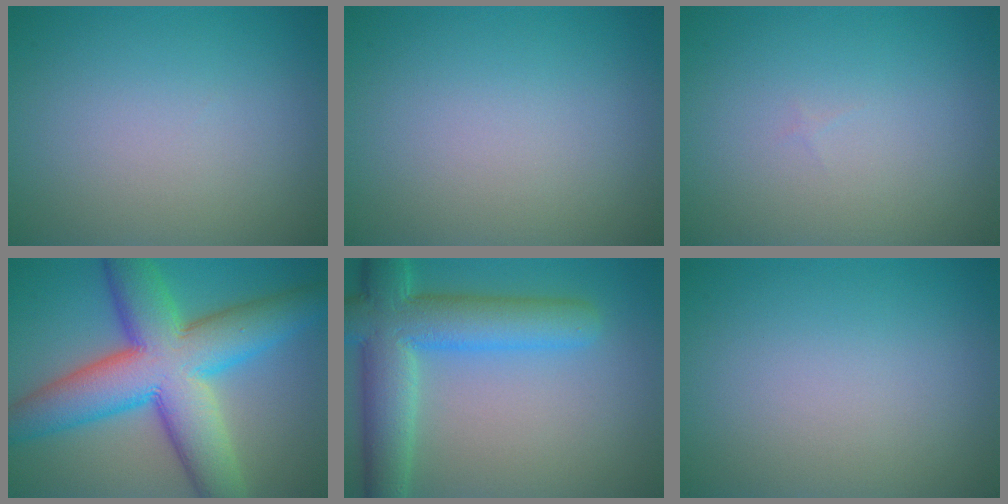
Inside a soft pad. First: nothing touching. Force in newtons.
{"total": 0.0}
{"total": 0.0}
{"total": 12.9, "press": 12.9, "slide": 0.2}
{"total": 8.5, "press": 8.5, "slide": 0.7}
{"total": 0.0}